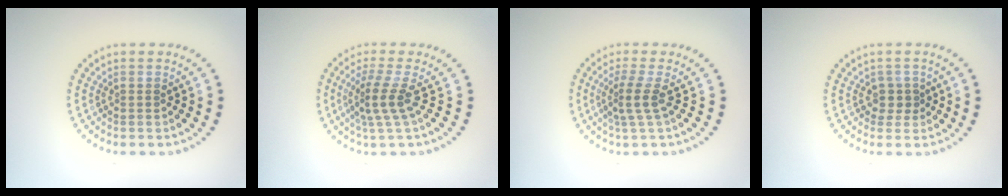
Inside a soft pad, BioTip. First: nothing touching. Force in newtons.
{"total": 3.0, "press": 2.0, "slide": 2.2}
{"total": 2.4, "press": 1.7, "slide": 1.8}
{"total": 1.5, "press": 1.0, "slide": 1.1}